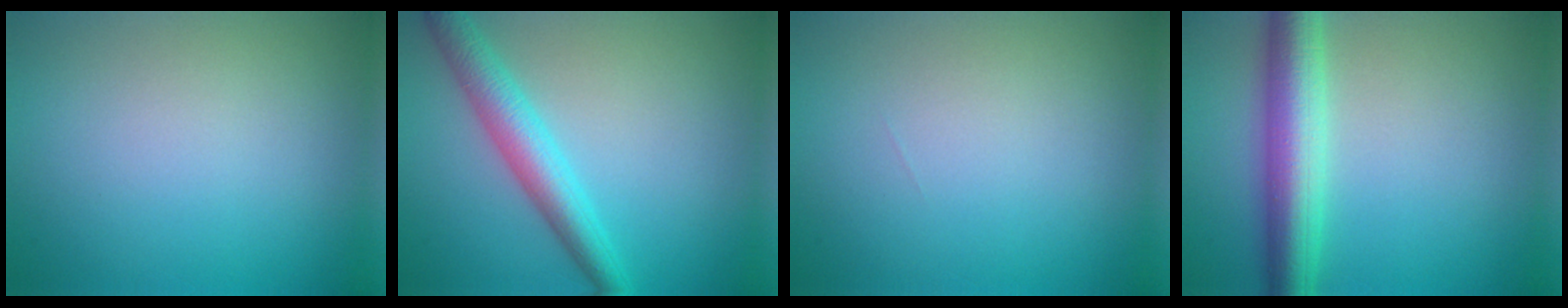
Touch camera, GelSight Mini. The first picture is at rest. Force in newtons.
{"total": 4.5, "press": 4.5, "slide": 0.1}
{"total": 0.0}
{"total": 6.4, "press": 6.4, "slide": 0.0}